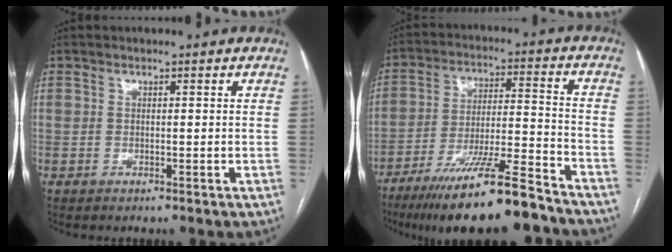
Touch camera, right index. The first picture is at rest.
{"total": 17.6, "force": [-13.9, 0.8, 10.8], "torque": [-0.174, -0.018, -0.233]}